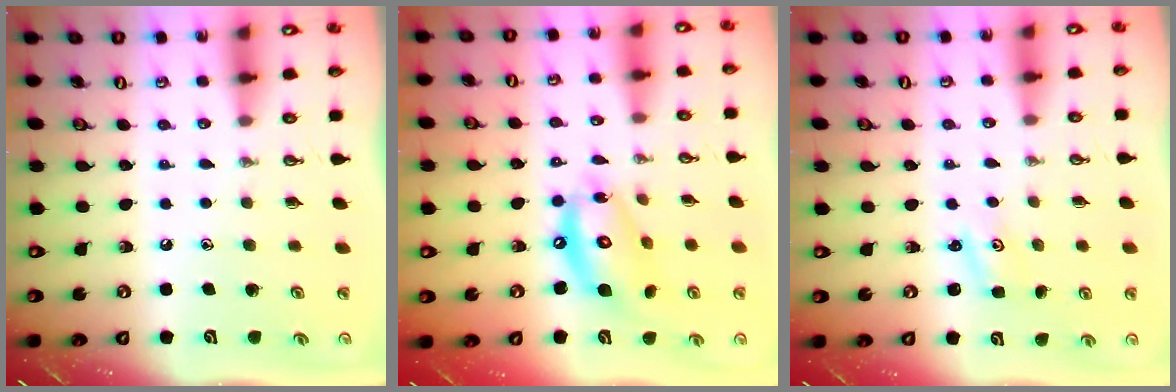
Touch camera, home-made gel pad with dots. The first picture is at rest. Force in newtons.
{"total": 12.8, "press": 12.7, "slide": 0.9}
{"total": 1.5, "press": 1.4, "slide": 0.2}